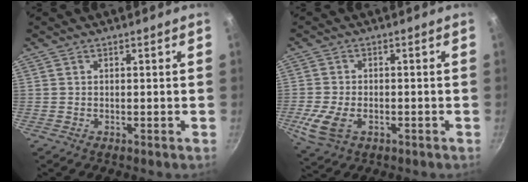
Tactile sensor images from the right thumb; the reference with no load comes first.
{"total": 7.6, "force": [-2.4, 4.7, 5.5], "torque": [-0.118, -0.004, -0.042]}